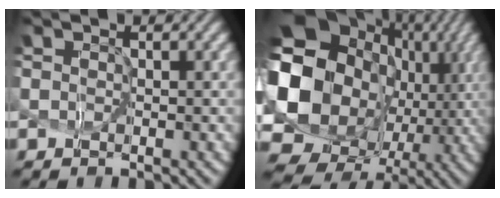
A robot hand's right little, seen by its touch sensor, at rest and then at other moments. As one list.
[{"total": 19.1, "force": [0.5, 15.8, 10.7], "torque": [-0.218, -0.039, 0.015]}]